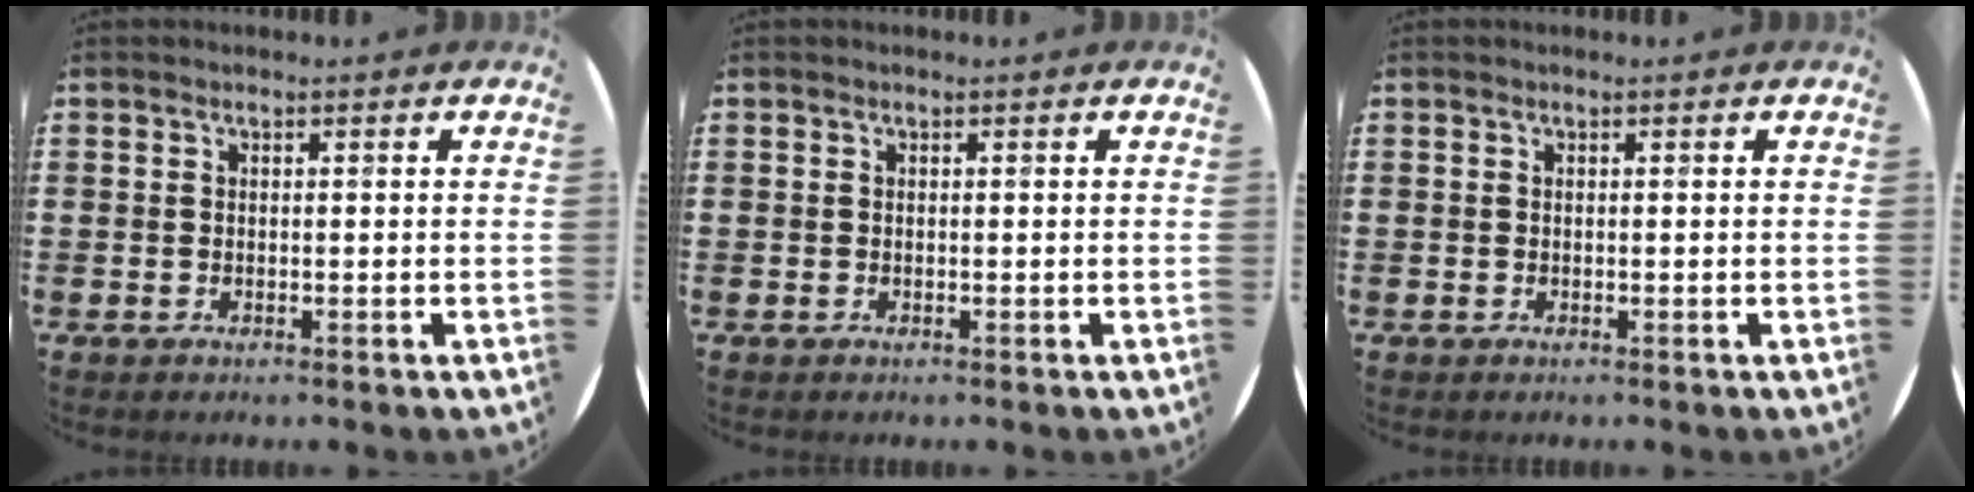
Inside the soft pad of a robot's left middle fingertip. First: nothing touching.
{"total": 0.0}
{"total": 0.0}